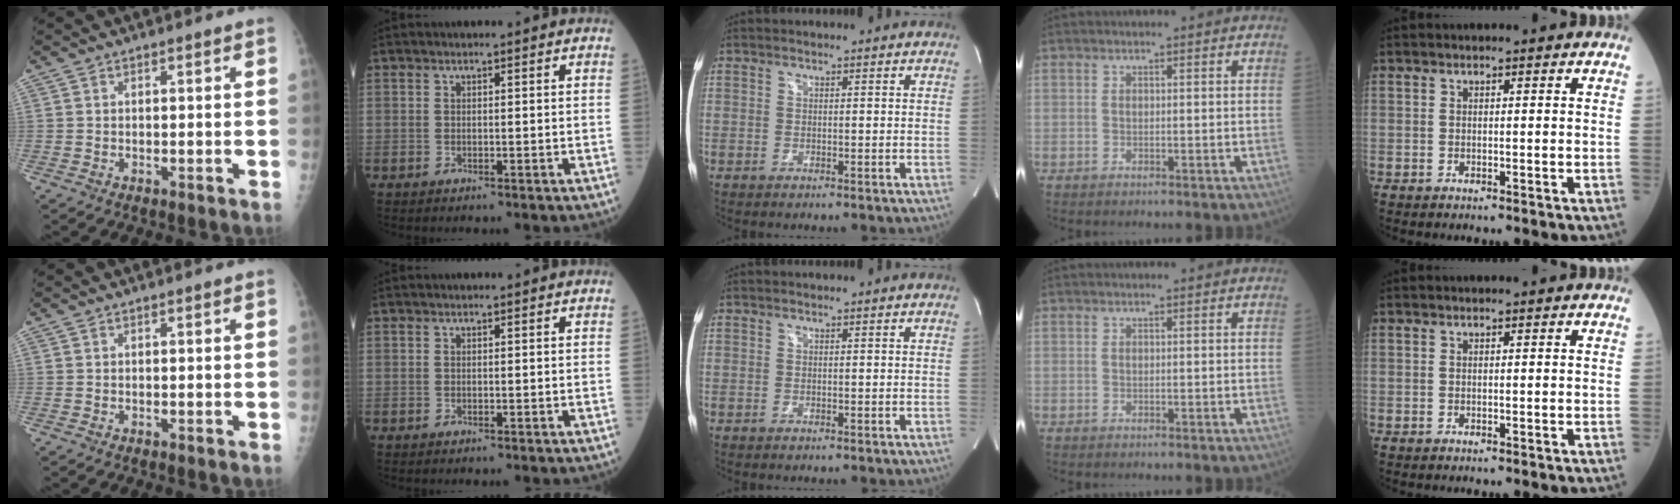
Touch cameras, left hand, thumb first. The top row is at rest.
{}